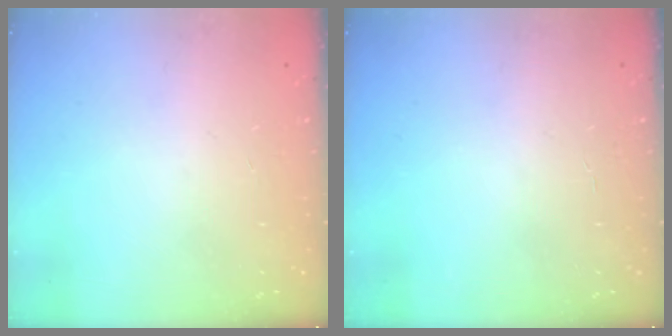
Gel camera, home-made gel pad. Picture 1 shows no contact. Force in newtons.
{"total": 0.9, "press": 0.9, "slide": 0.1}